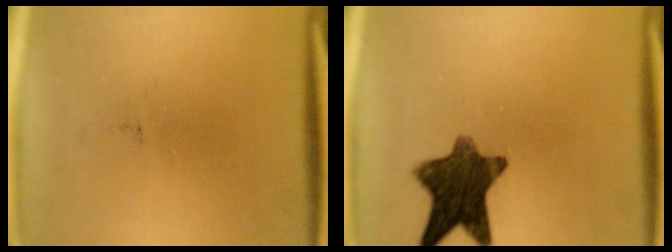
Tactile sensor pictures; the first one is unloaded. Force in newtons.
{"total": 10.7}